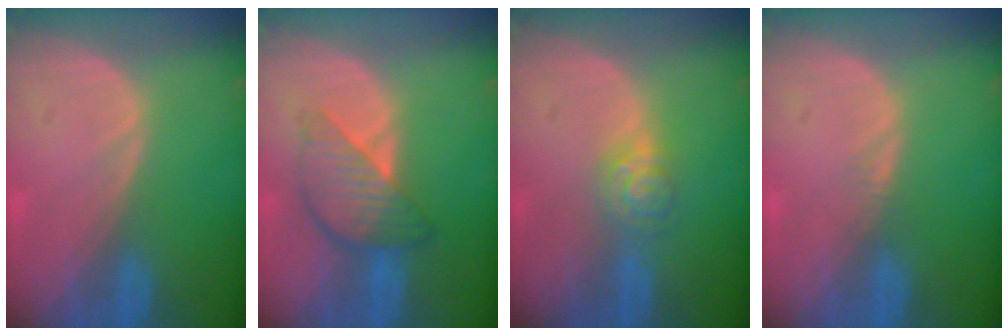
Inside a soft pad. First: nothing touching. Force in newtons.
{"total": 6.4, "press": 6.4, "slide": 0.3}
{"total": 4.0, "press": 3.6, "slide": 1.7}
{"total": 0.8, "press": 0.8, "slide": 0.1}